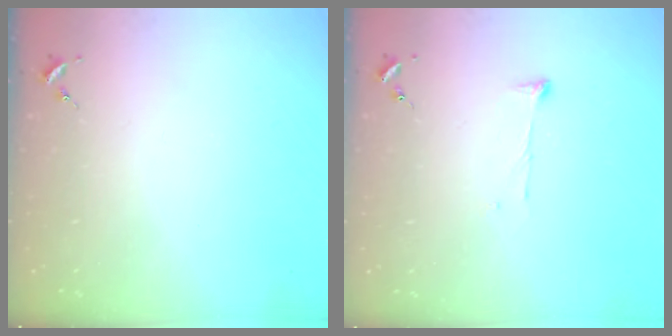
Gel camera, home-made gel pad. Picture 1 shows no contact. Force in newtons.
{"total": 5.0, "press": 5.0, "slide": 0.4}